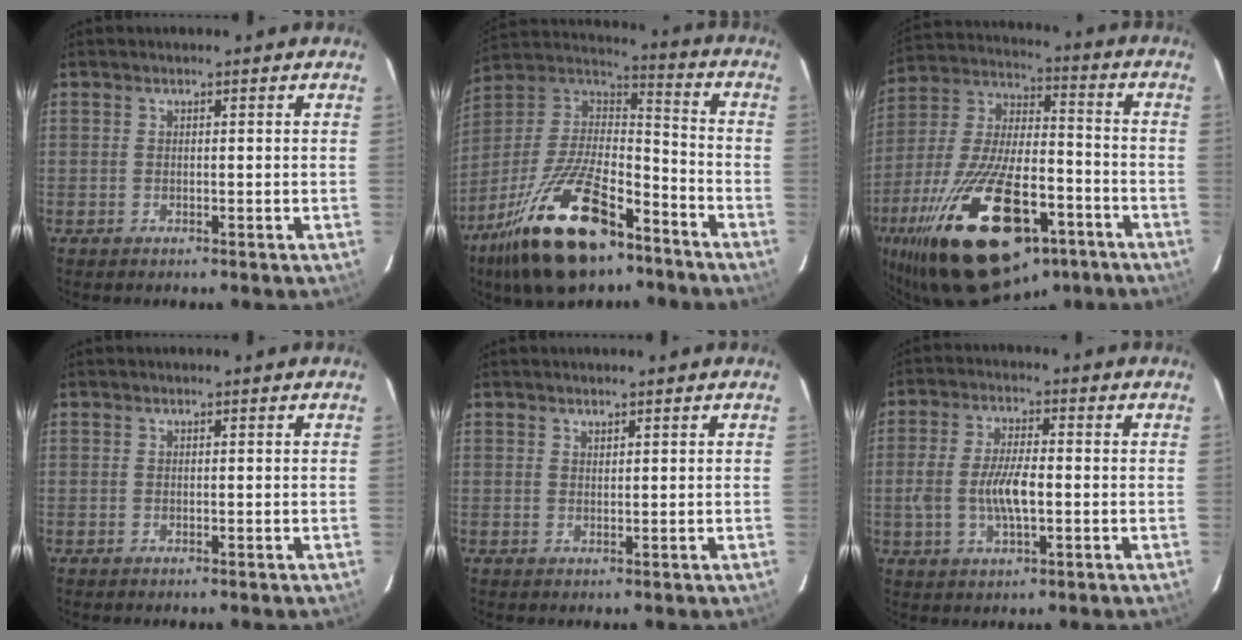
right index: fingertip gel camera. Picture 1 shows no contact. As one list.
[{"total": 24.2, "force": [-14.8, 10.0, 16.4], "torque": [-0.329, -0.015, -0.253]}, {"total": 30.4, "force": [-16.4, 13.2, 21.9], "torque": [-0.428, -0.032, -0.258]}, {"total": 0.0}, {"total": 0.8, "force": [0.8, 0.2, 0.2], "torque": [-0.003, 0.001, 0.014]}, {"total": 8.1, "force": [-1.3, 3.1, 7.4], "torque": [-0.148, 0.000, -0.023]}]